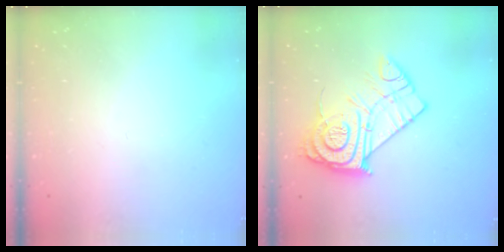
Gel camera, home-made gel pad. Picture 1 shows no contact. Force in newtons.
{"total": 16.1, "press": 16.1, "slide": 1.1}